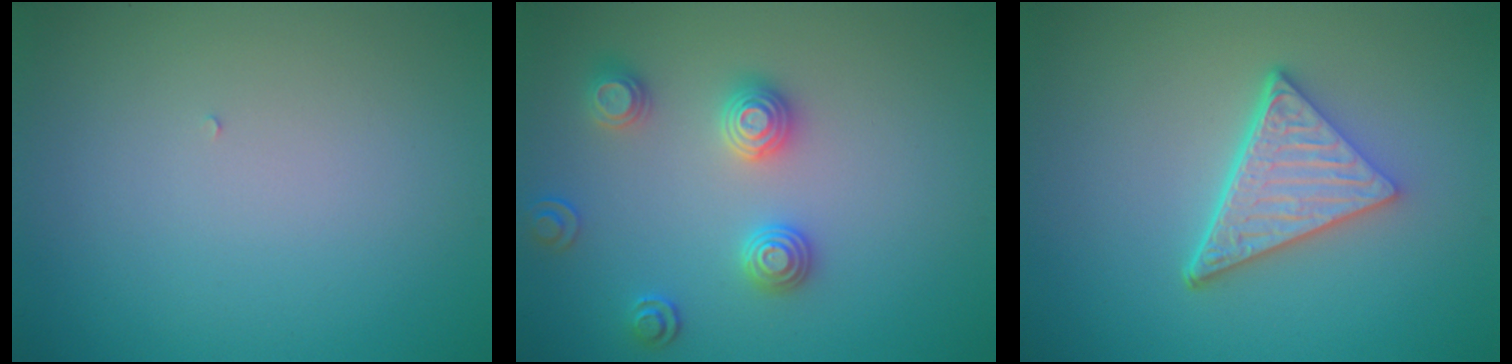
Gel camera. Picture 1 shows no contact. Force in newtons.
{"total": 3.0, "press": 2.9, "slide": 0.6}
{"total": 5.3, "press": 3.9, "slide": 3.6}